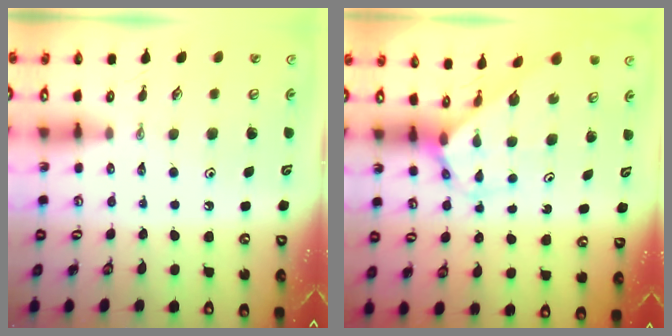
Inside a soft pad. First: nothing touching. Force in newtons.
{"total": 2.6, "press": 2.6, "slide": 0.2}